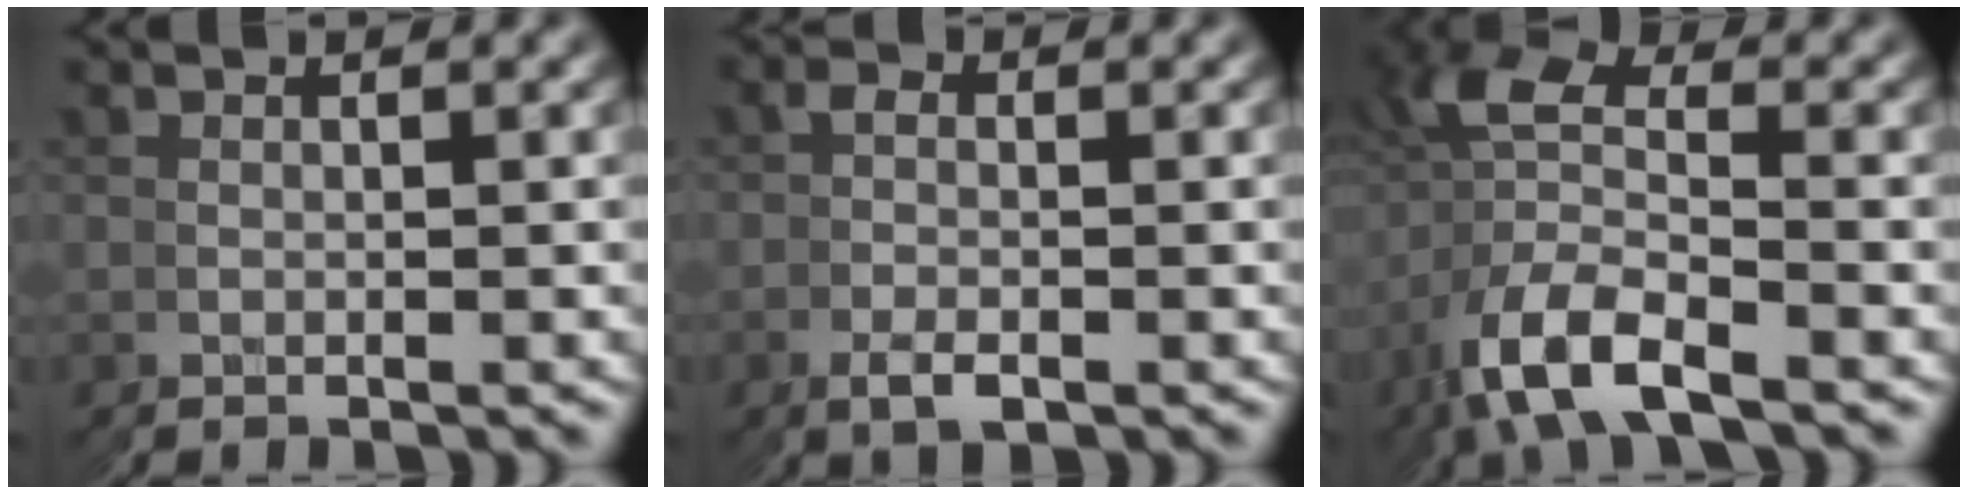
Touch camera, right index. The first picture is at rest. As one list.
[{"total": 1.7, "force": [-0.8, 0.8, 1.2], "torque": [-0.018, -0.004, -0.013]}, {"total": 7.3, "force": [0.5, 5.0, 5.4], "torque": [-0.144, -0.033, 0.018]}]